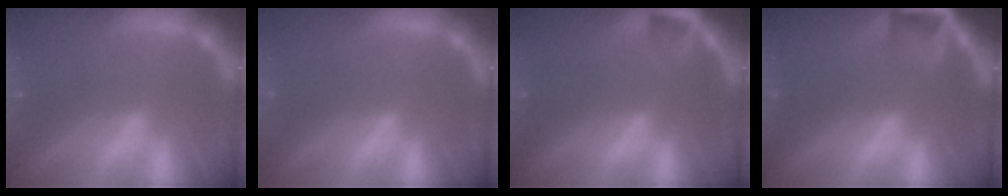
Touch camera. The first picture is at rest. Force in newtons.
{"total": 0.0}
{"total": 2.4}
{"total": 4.4}